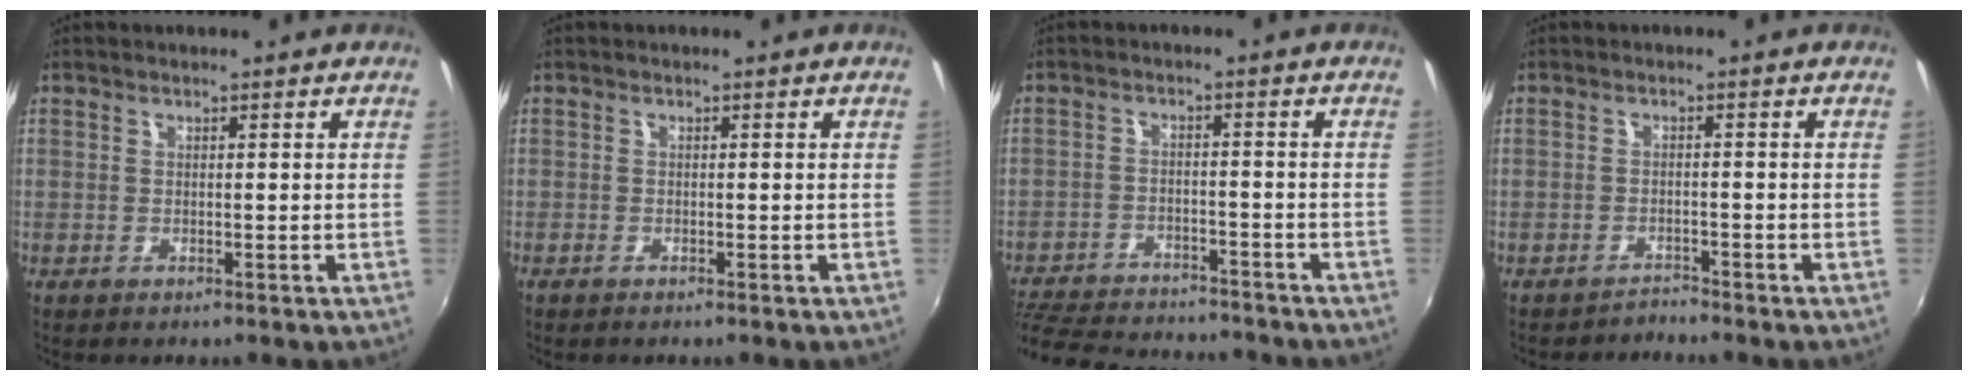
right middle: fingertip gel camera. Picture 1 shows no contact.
{"total": 0.5, "force": [-0.5, 0.1, 0.2], "torque": [-0.003, -0.004, -0.012]}
{"total": 18.7, "force": [-16.2, 5.6, 7.5], "torque": [-0.175, -0.012, -0.237]}
{"total": 1.6, "force": [-1.5, -0.1, -0.3], "torque": [0.003, 0.000, -0.027]}